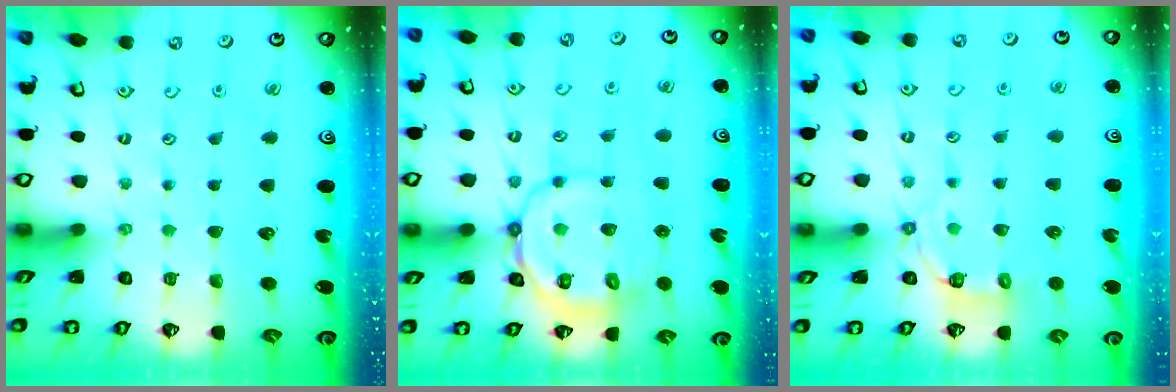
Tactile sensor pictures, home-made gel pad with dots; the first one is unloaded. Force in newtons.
{"total": 12.1, "press": 12.0, "slide": 2.0}
{"total": 3.5, "press": 2.9, "slide": 2.0}